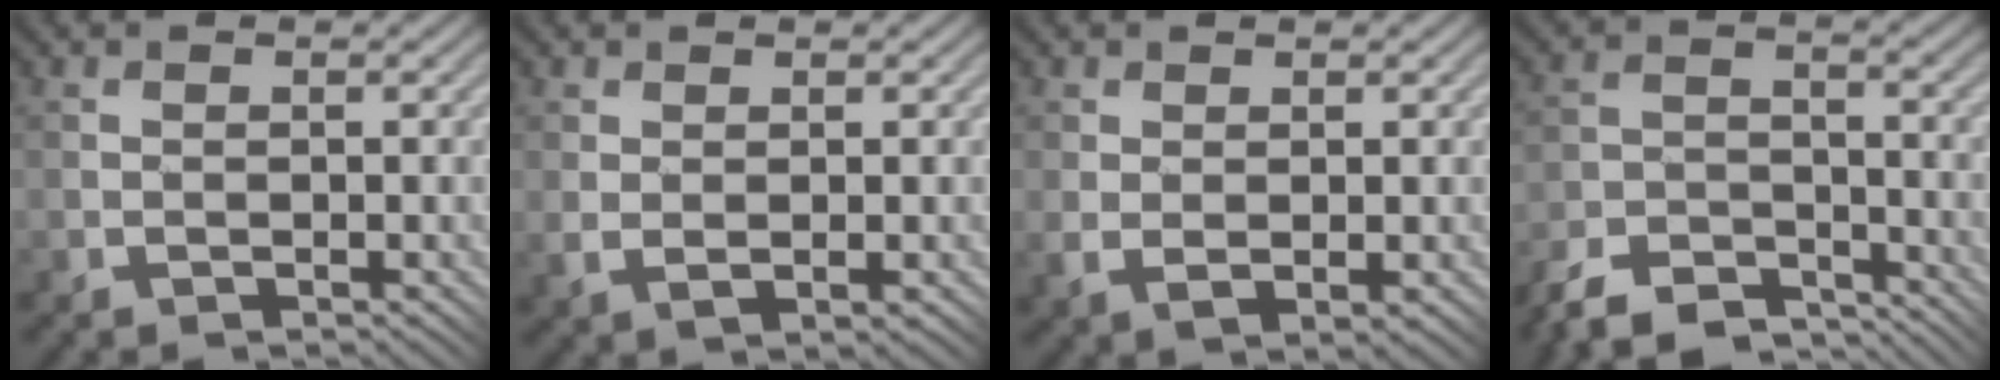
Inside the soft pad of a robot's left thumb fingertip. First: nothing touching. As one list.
[{"total": 2.5, "force": [0.1, 1.4, 2.1], "torque": [-0.046, -0.011, 0.010]}, {"total": 3.0, "force": [-0.1, 1.7, 2.5], "torque": [-0.053, -0.011, 0.004]}, {"total": 8.0, "force": [-7.5, 2.0, 2.2], "torque": [-0.045, -0.003, -0.141]}]